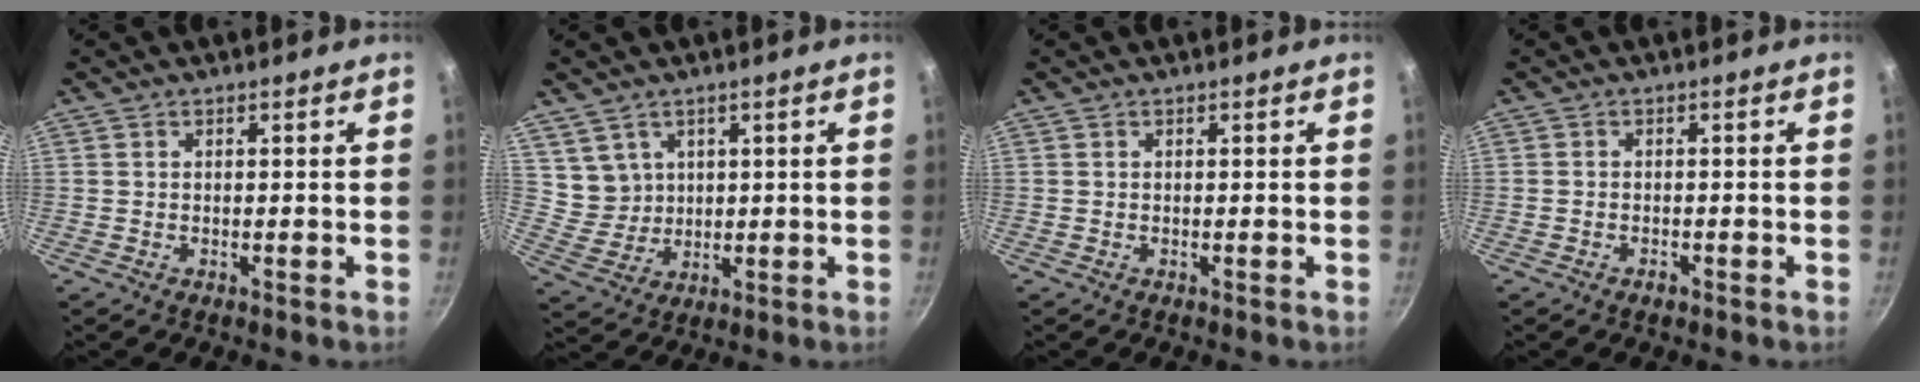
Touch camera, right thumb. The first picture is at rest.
{"total": 5.2, "force": [2.7, 4.4, 0.8], "torque": [0.003, -0.006, 0.062]}
{"total": 0.0}
{"total": 1.2, "force": [-0.9, 0.6, 0.6], "torque": [-0.015, 0.008, -0.015]}